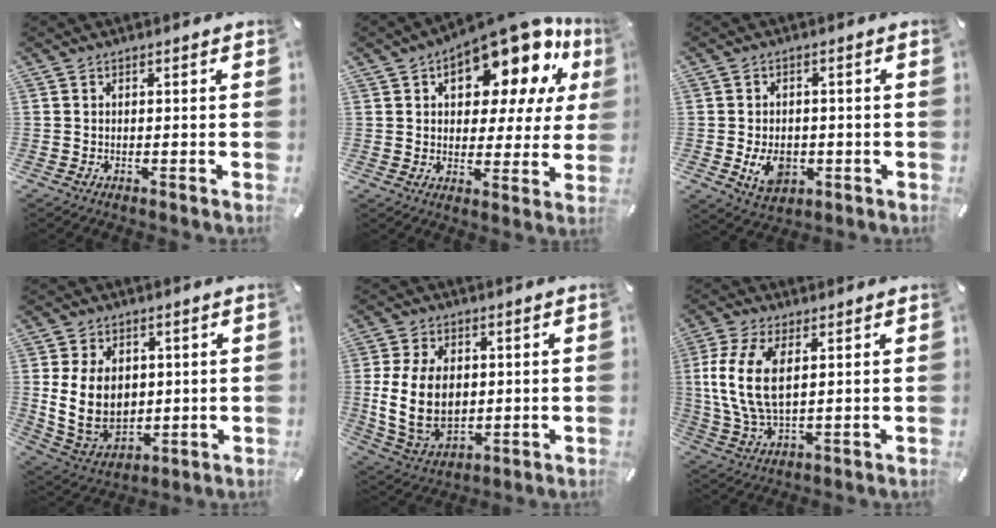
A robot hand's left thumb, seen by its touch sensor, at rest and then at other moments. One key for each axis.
{"total": 18.8, "fx": 11.5, "fy": 8.9, "fz": 11.9, "tx": -0.169, "ty": -0.080, "tz": 0.191}
{"total": 7.4, "fx": -1.7, "fy": 5.6, "fz": 4.5, "tx": -0.085, "ty": -0.002, "tz": -0.030}
{"total": 12.7, "fx": 1.9, "fy": 10.0, "fz": 7.6, "tx": -0.160, "ty": -0.008, "tz": 0.033}
{"total": 15.0, "fx": 0.8, "fy": 10.8, "fz": 10.4, "tx": -0.218, "ty": -0.002, "tz": 0.015}
{"total": 11.4, "fx": 2.4, "fy": 6.1, "fz": 9.3, "tx": -0.216, "ty": -0.004, "tz": 0.043}